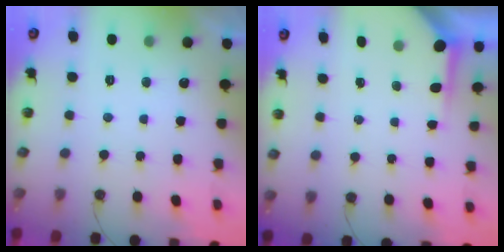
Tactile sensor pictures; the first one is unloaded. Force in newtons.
{"total": 3.5, "press": 3.5, "slide": 0.3}